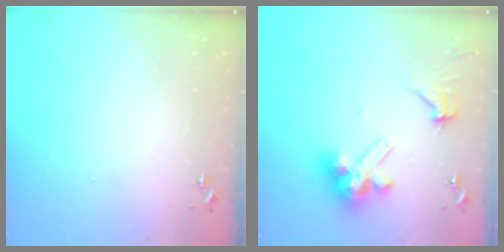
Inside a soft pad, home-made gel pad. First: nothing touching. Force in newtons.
{"total": 13.2, "press": 13.1, "slide": 1.5}